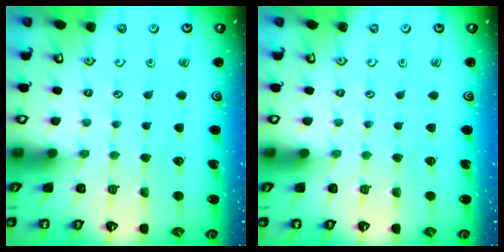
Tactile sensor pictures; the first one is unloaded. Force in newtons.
{"total": 0.0}